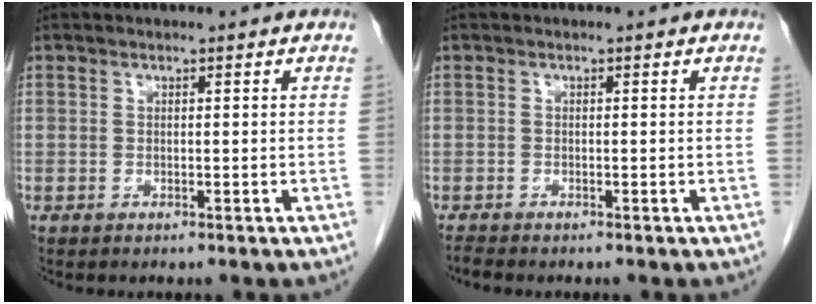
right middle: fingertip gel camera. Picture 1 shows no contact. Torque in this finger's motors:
{"motor_torque": [0.06, 0.07, -0.02, 0.00]}